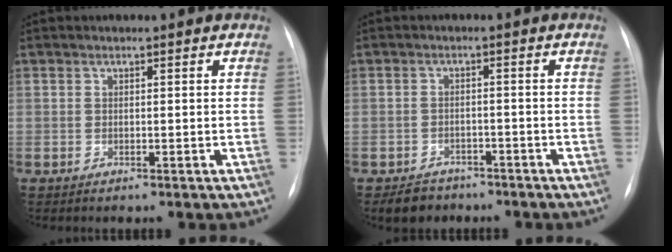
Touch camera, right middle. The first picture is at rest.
{"total": 4.2, "force": [-3.3, 2.5, 0.6], "torque": [-0.013, 0.003, -0.048]}